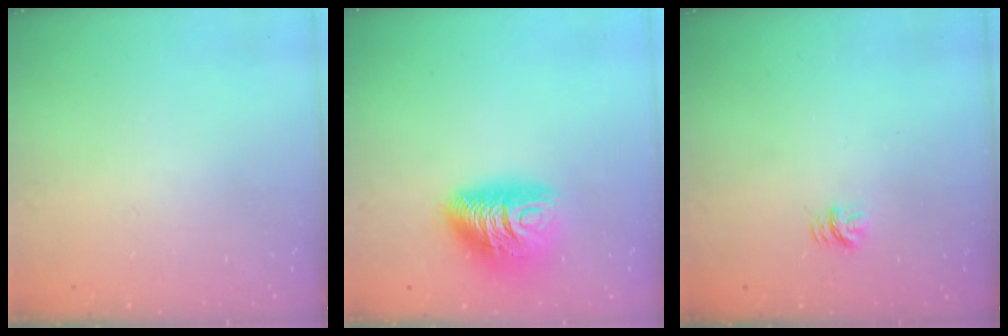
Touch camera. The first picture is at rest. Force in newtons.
{"total": 12.0, "press": 12.0, "slide": 0.8}
{"total": 4.7, "press": 4.7, "slide": 0.3}